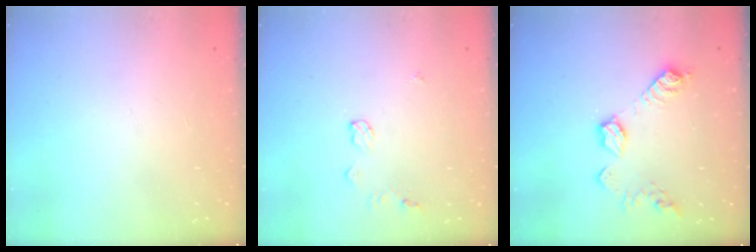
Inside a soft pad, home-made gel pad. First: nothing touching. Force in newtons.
{"total": 5.6, "press": 5.5, "slide": 0.6}
{"total": 11.3, "press": 11.2, "slide": 0.8}